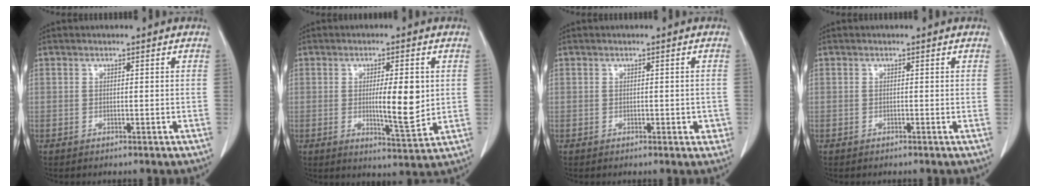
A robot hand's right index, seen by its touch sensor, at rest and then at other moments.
{"total": 7.8, "force": [0.5, 1.4, 7.6], "torque": [-0.114, -0.013, 0.010]}
{"total": 2.2, "force": [-0.4, 1.4, 1.6], "torque": [-0.010, 0.007, -0.001]}
{"total": 0.0}